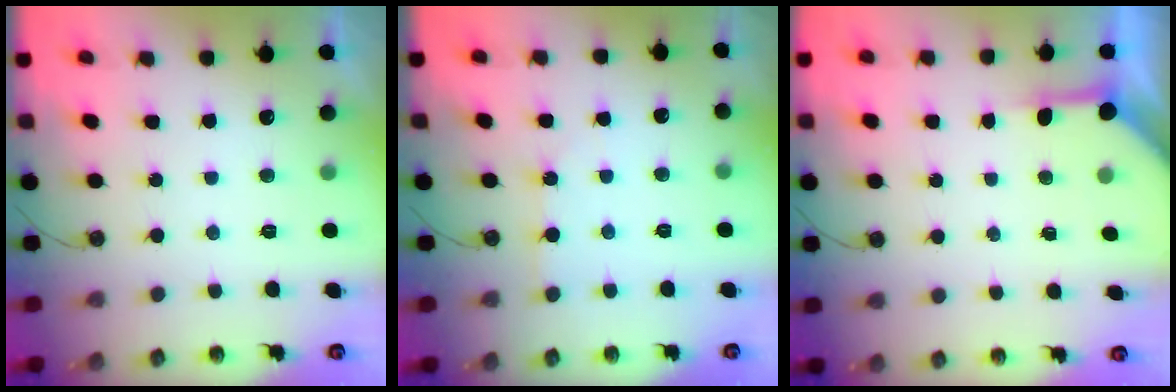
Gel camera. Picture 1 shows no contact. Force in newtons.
{"total": 3.1, "press": 3.1, "slide": 0.4}
{"total": 4.0, "press": 3.9, "slide": 0.5}